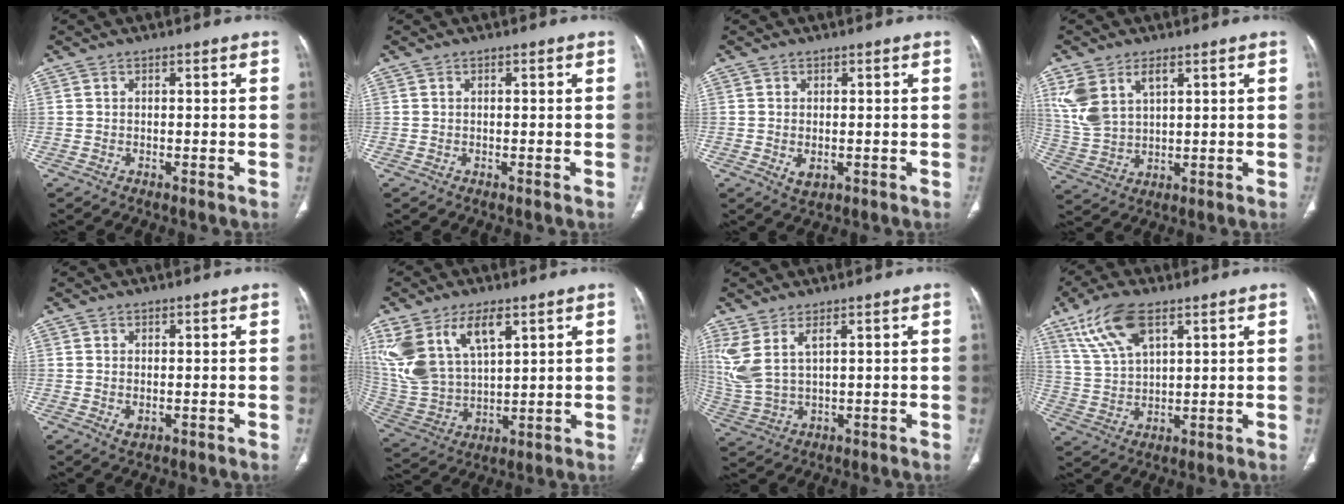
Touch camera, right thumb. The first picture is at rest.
{"total": 0.0}
{"total": 2.5, "force": [-0.4, 1.6, 1.9], "torque": [-0.033, -0.005, -0.001]}
{"total": 9.9, "force": [4.4, 5.6, 6.9], "torque": [-0.147, -0.006, 0.100]}
{"total": 1.7, "force": [-0.2, 1.1, 1.3], "torque": [-0.023, -0.004, 0.001]}
{"total": 17.4, "force": [8.2, 9.1, 12.3], "torque": [-0.251, -0.022, 0.175]}
{"total": 8.3, "force": [3.7, 3.2, 6.7], "torque": [-0.172, -0.014, 0.091]}
{"total": 11.1, "force": [6.3, 4.8, 7.9], "torque": [-0.156, -0.014, 0.130]}